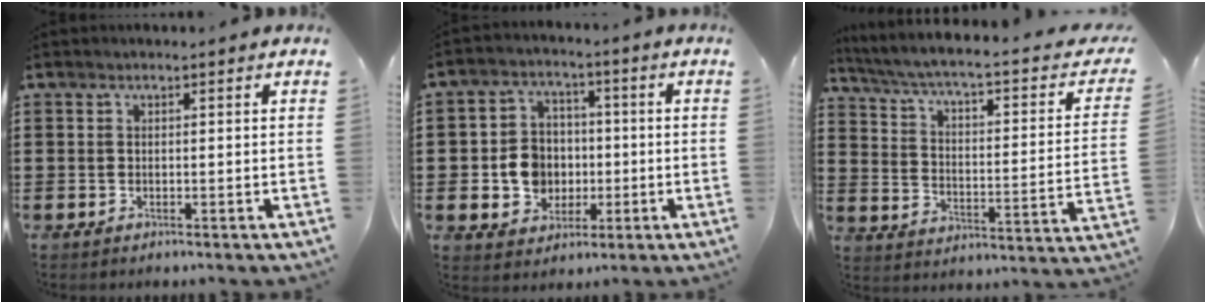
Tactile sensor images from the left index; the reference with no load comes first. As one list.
[{"total": 7.4, "force": [-0.7, 6.7, 3.0], "torque": [-0.082, 0.015, -0.013]}, {"total": 3.8, "force": [2.0, 0.1, 3.2], "torque": [-0.074, -0.029, 0.022]}]